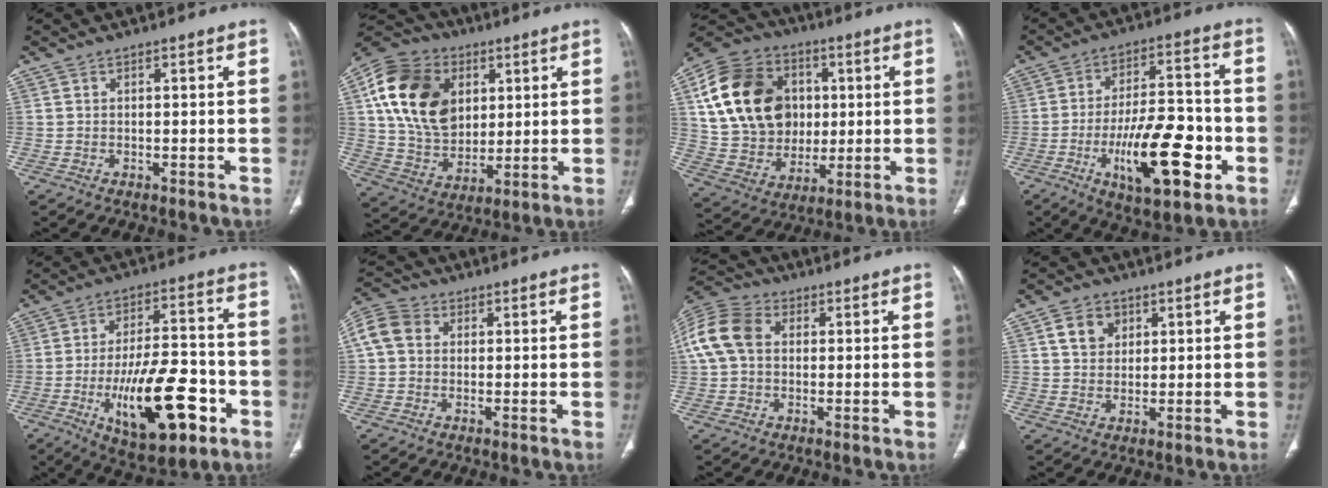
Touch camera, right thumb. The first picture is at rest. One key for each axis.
{"total": 20.7, "fx": 5.6, "fy": 15.2, "fz": 12.9, "tx": -0.225, "ty": -0.006, "tz": 0.104}
{"total": 22.6, "fx": 4.8, "fy": 17.6, "fz": 13.4, "tx": -0.232, "ty": 0.014, "tz": 0.095}
{"total": 18.2, "fx": -6.0, "fy": 6.9, "fz": 15.7, "tx": -0.237, "ty": 0.026, "tz": -0.088}
{"total": 20.1, "fx": -7.1, "fy": 8.3, "fz": 16.9, "tx": -0.252, "ty": 0.029, "tz": -0.101}
{"total": 8.0, "fx": 1.7, "fy": 6.4, "fz": 4.4, "tx": -0.088, "ty": 0.024, "tz": 0.025}
{"total": 12.2, "fx": 2.2, "fy": 9.0, "fz": 8.0, "tx": -0.169, "ty": 0.030, "tz": 0.035}
{"total": 5.6, "fx": 2.3, "fy": 4.4, "fz": 2.6, "tx": -0.018, "ty": -0.009, "tz": 0.042}